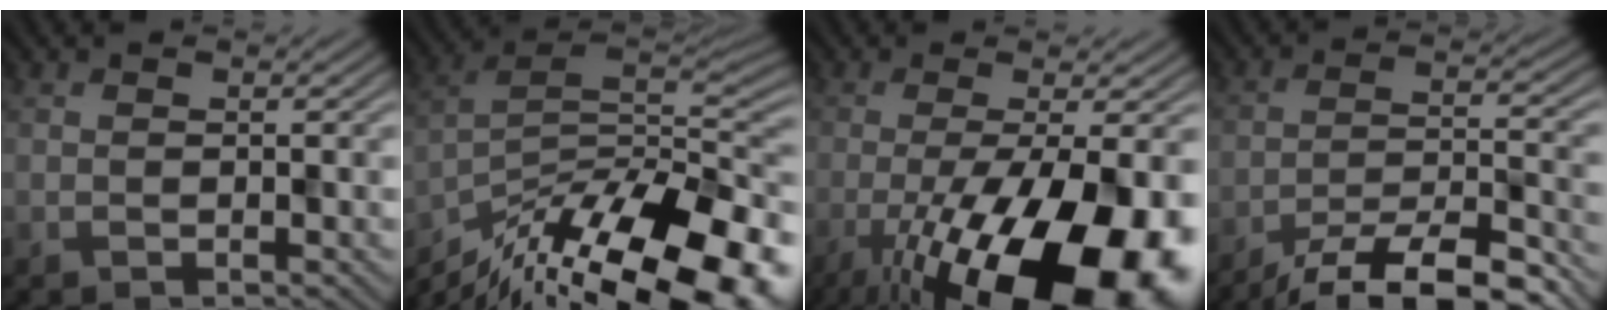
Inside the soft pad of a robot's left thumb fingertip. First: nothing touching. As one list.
[{"total": 19.1, "force": [-13.0, 7.1, 12.1], "torque": [-0.200, -0.012, -0.203]}, {"total": 18.6, "force": [-7.4, 6.0, 15.9], "torque": [-0.273, -0.025, -0.112]}, {"total": 12.5, "force": [-10.0, 2.5, 6.9], "torque": [-0.117, -0.011, -0.157]}]